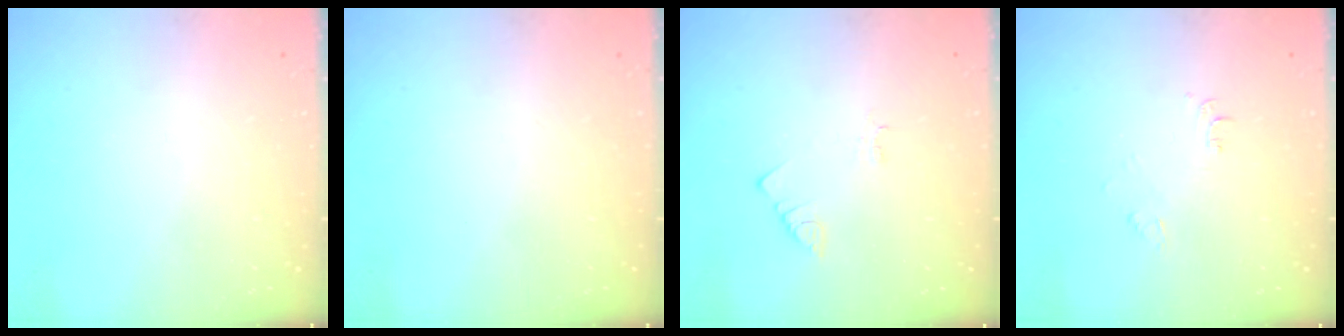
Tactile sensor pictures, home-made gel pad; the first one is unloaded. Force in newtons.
{"total": 1.5, "press": 1.5, "slide": 0.1}
{"total": 1.4, "press": 1.4, "slide": 0.3}
{"total": 3.5, "press": 3.4, "slide": 0.5}